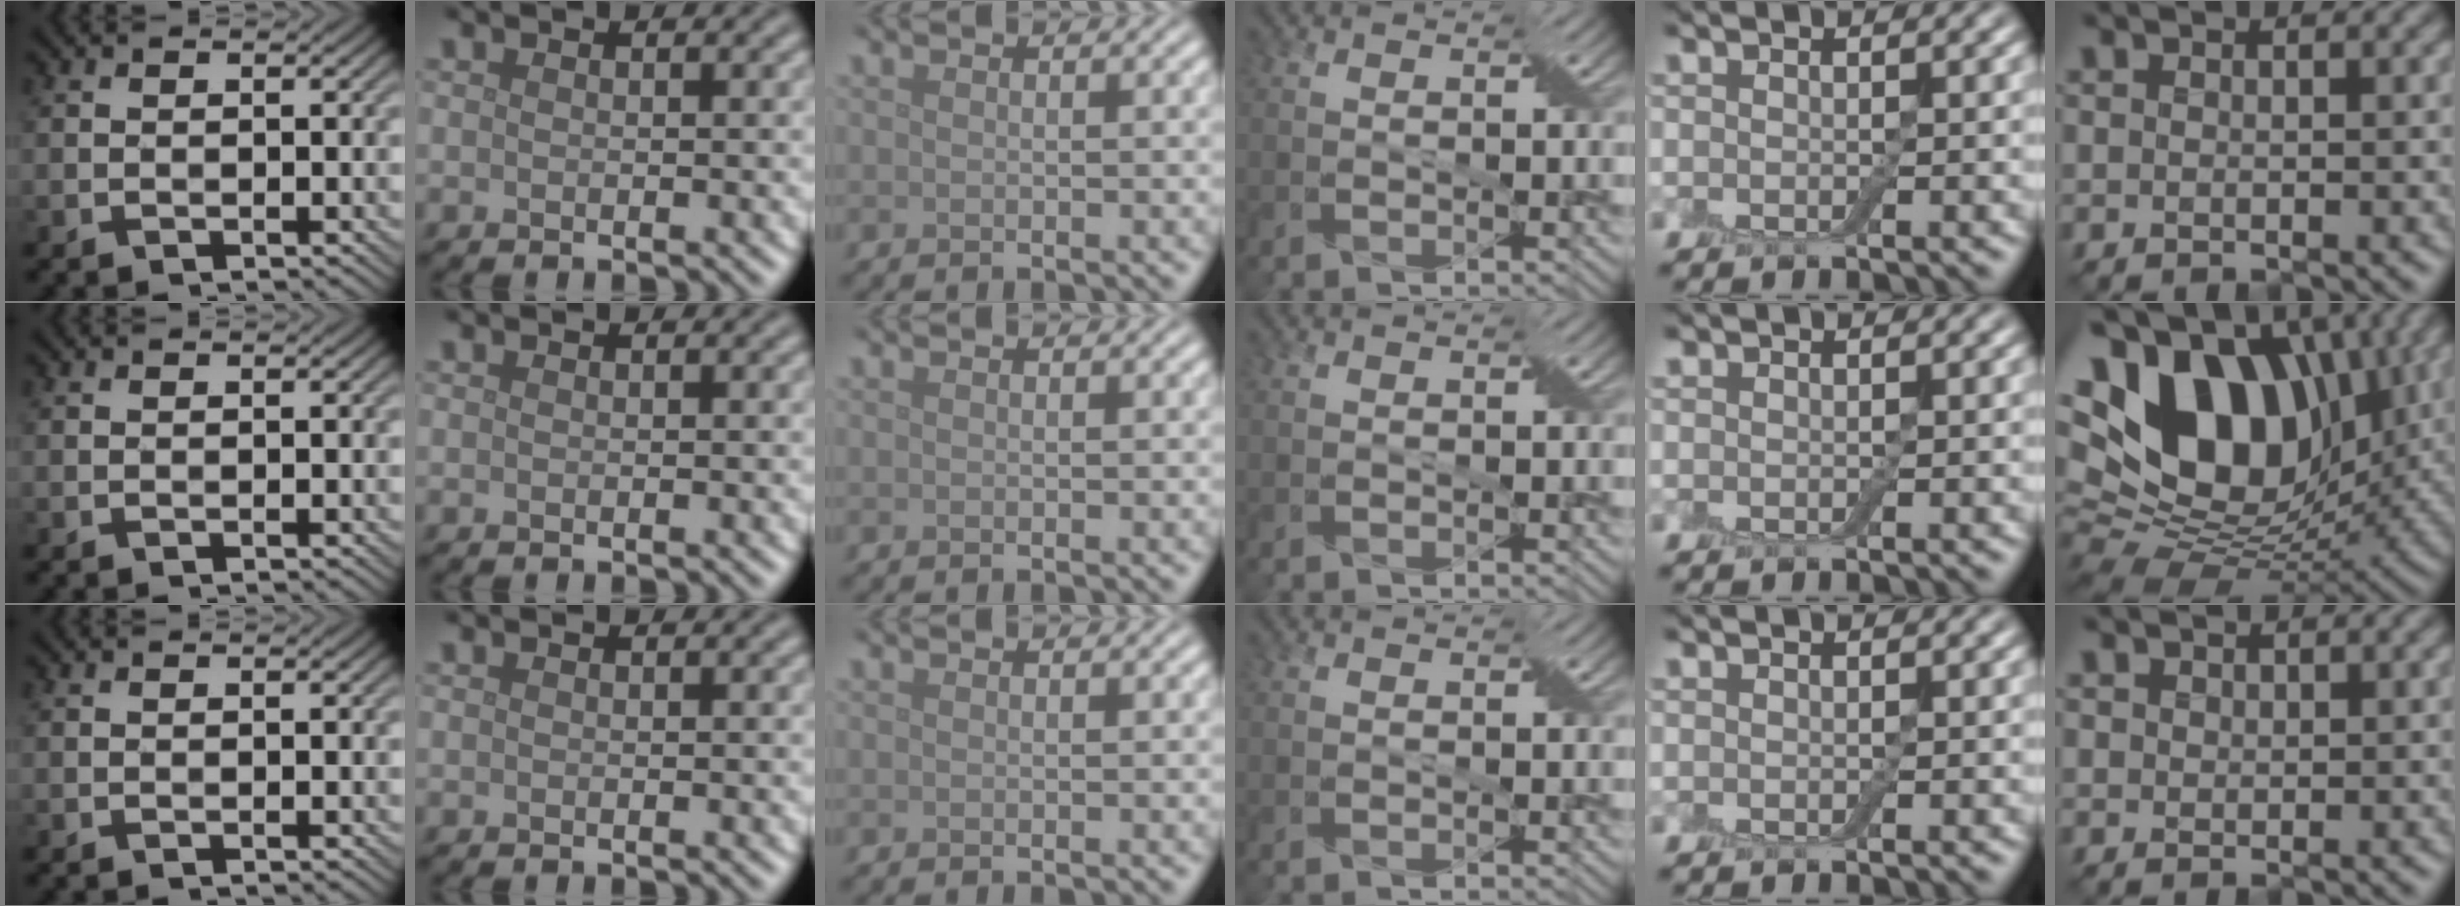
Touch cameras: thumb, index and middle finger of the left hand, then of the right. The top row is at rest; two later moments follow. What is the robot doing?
{"motion": "extract", "object": "drawer"}